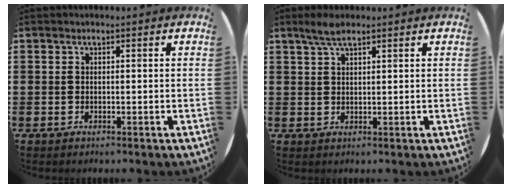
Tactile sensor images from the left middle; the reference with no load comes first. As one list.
[{"total": 3.0, "force": [2.2, 0.8, 1.8], "torque": [-0.030, 0.003, 0.038]}]